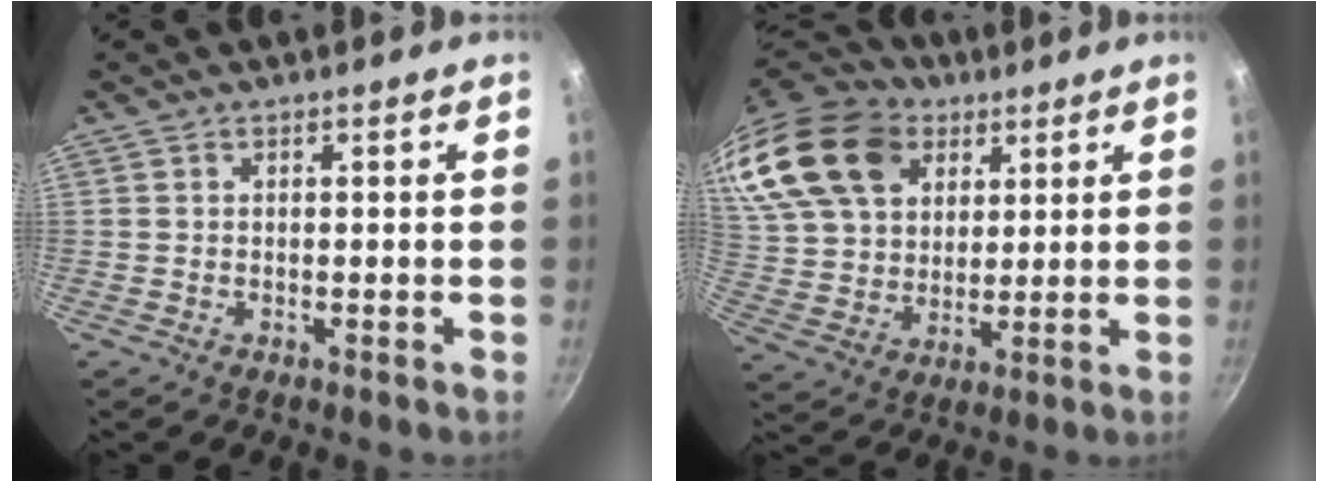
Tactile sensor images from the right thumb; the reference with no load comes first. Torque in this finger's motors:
{"motor_torque": [-0.24, 3.29, 0.60, -0.38, 0.19]}